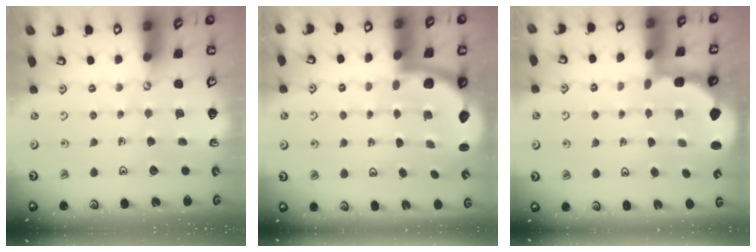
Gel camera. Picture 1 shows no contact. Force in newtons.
{"total": 2.8, "press": 2.2, "slide": 1.8}
{"total": 2.2, "press": 1.9, "slide": 1.1}